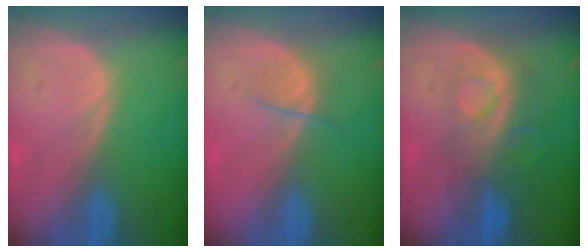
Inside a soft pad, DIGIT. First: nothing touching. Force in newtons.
{"total": 2.5, "press": 2.3, "slide": 0.9}
{"total": 8.3, "press": 7.1, "slide": 4.3}